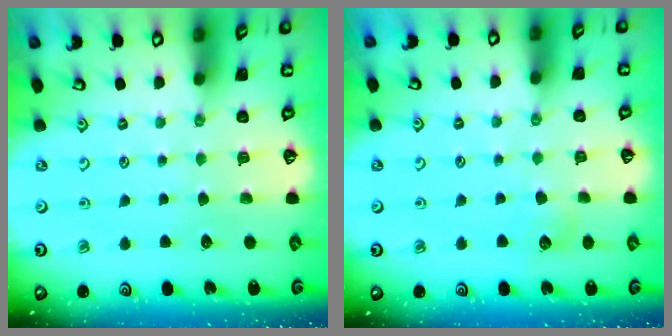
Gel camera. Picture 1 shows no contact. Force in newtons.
{"total": 4.7, "press": 4.7, "slide": 0.6}